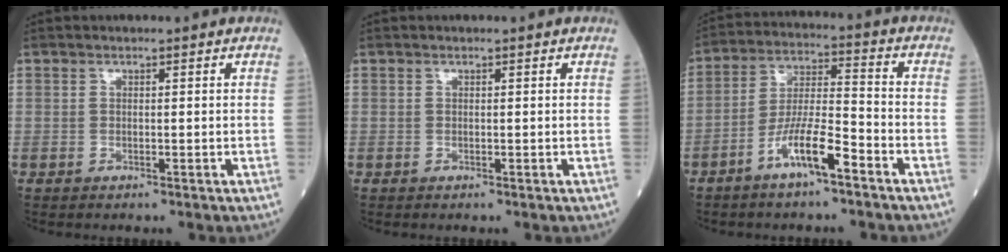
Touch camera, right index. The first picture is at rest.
{"total": 0.0}
{"total": 8.9, "force": [-5.3, 1.1, 7.1], "torque": [-0.137, 0.001, -0.100]}